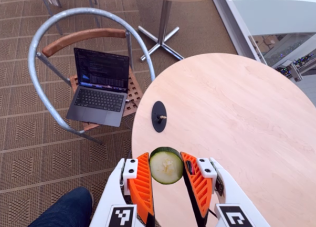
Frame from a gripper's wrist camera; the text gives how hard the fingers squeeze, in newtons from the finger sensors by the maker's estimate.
{"total": 8.2, "left": 7.7, "right": 8.7}